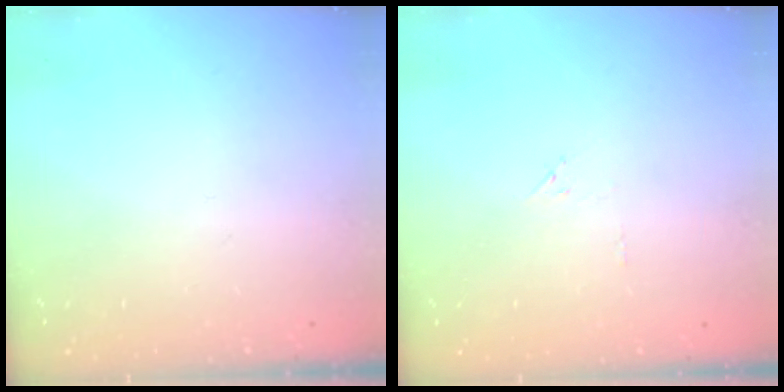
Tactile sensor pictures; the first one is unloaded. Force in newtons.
{"total": 4.7, "press": 4.7, "slide": 0.2}